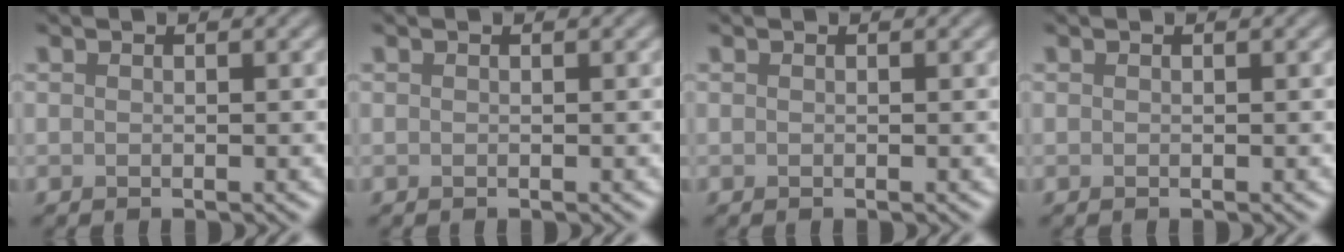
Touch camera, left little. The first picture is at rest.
{"total": 0.0}
{"total": 0.0}
{"total": 0.0}